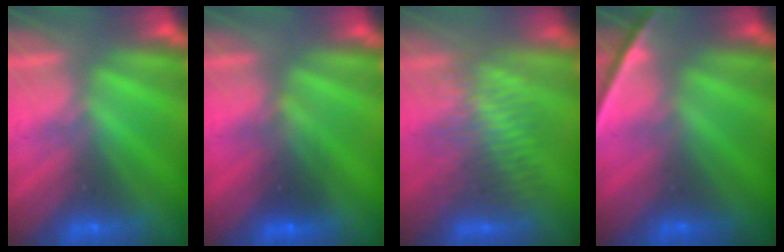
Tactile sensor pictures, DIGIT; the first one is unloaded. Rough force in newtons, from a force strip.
{"total": 2.8}
{"total": 3.4}
{"total": 2.2}